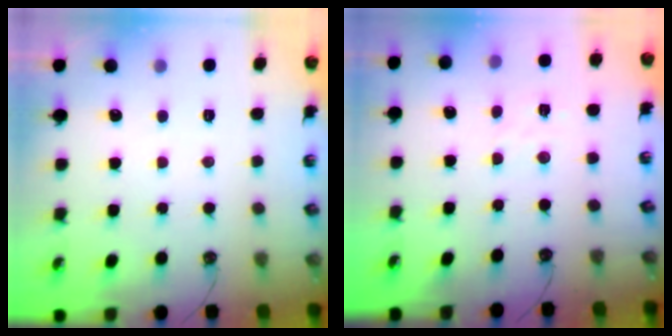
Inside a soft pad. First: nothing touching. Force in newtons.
{"total": 2.6, "press": 2.6, "slide": 0.4}